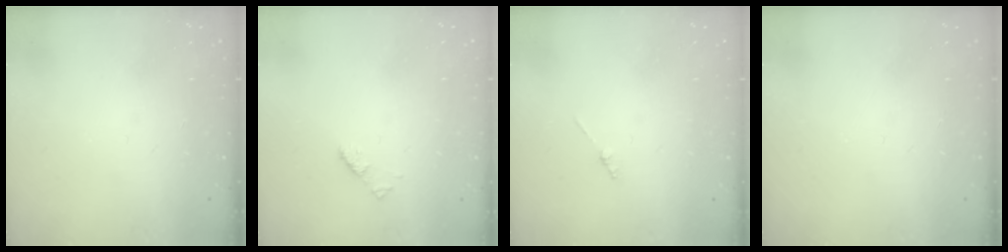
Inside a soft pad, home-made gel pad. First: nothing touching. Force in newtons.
{"total": 1.9, "press": 1.9, "slide": 0.3}
{"total": 1.3, "press": 1.3, "slide": 0.3}
{"total": 0.0}